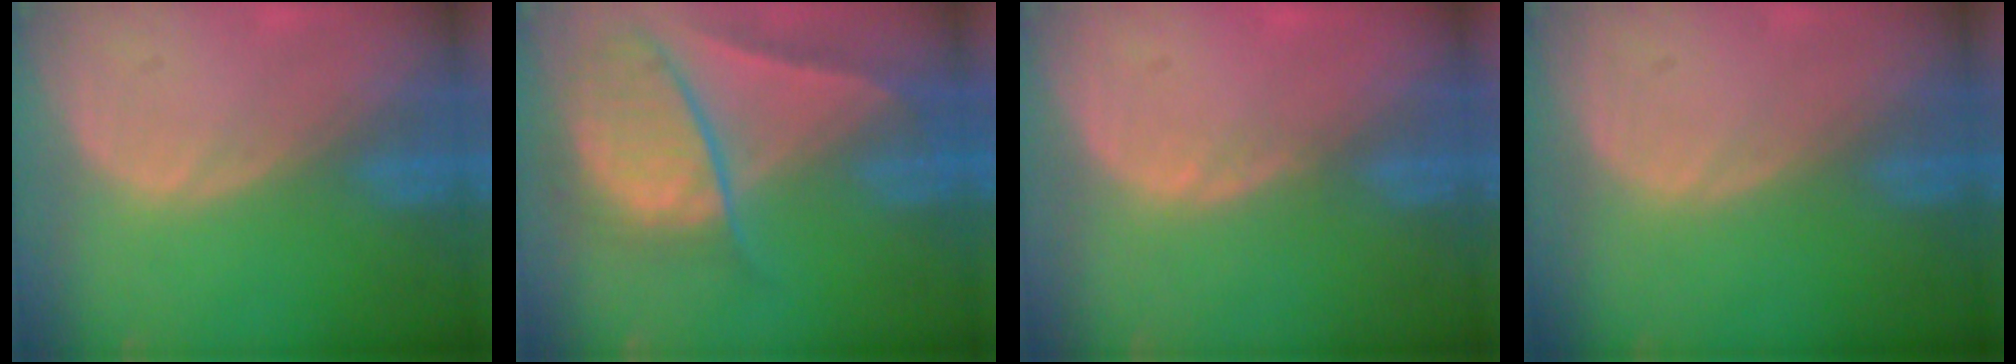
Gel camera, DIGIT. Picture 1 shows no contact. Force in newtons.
{"total": 10.0, "press": 8.4, "slide": 5.5}
{"total": 0.7, "press": 0.7, "slide": 0.2}
{"total": 0.0}